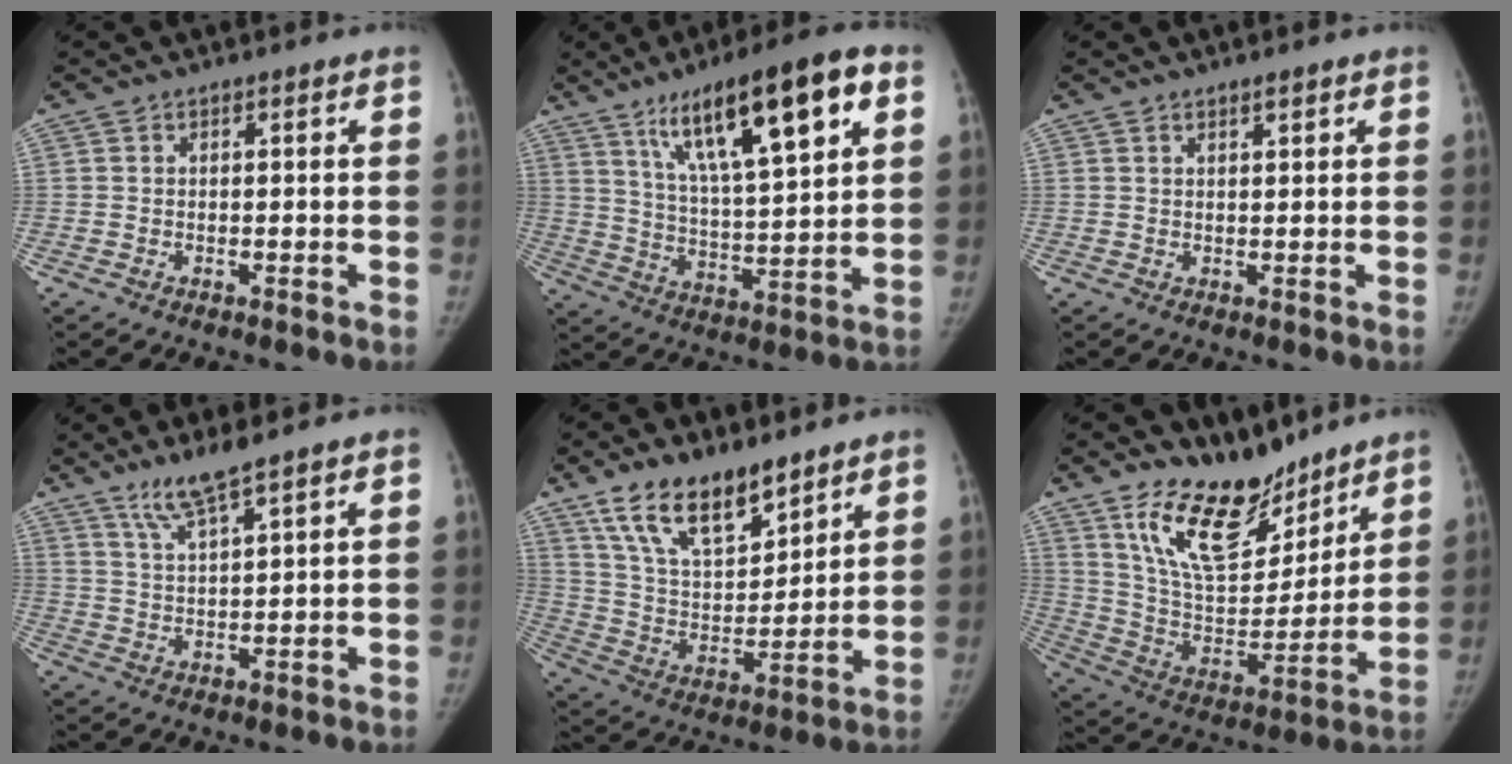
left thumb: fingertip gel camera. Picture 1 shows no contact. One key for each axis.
{"total": 20.3, "fx": 9.9, "fy": 5.0, "fz": 17.0, "tx": -0.250, "ty": -0.021, "tz": 0.166}
{"total": 1.4, "fx": 1.0, "fy": 0.3, "fz": 0.8, "tx": -0.011, "ty": -0.007, "tz": 0.018}
{"total": 6.3, "fx": 4.9, "fy": 0.3, "fz": 4.0, "tx": -0.082, "ty": -0.031, "tz": 0.100}
{"total": 16.2, "fx": 11.4, "fy": 7.2, "fz": 9.1, "tx": -0.121, "ty": -0.065, "tz": 0.216}
{"total": 19.0, "fx": 14.1, "fy": 8.5, "fz": 9.6, "tx": -0.114, "ty": -0.092, "tz": 0.256}